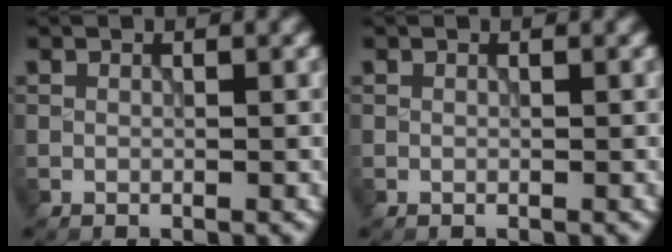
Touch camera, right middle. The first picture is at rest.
{"total": 0.0}